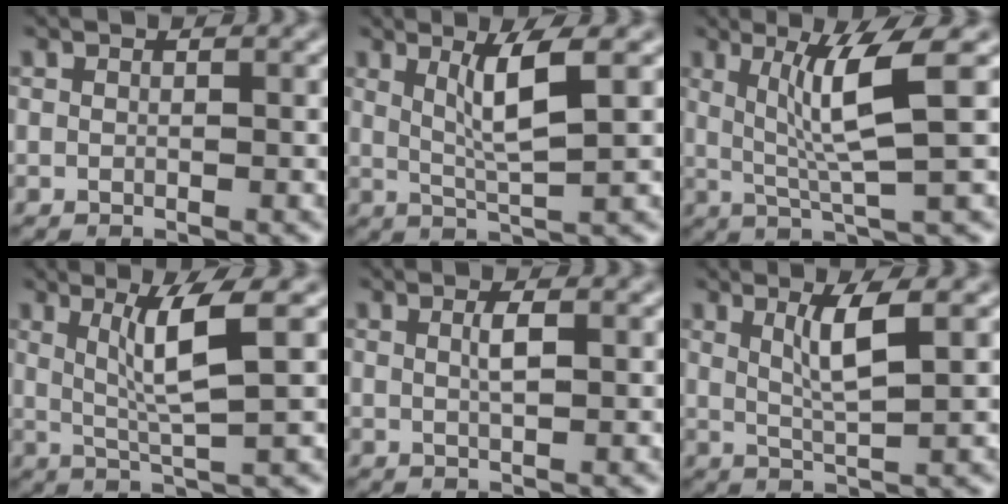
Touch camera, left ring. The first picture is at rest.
{"total": 4.0, "force": [1.4, 0.5, 3.7], "torque": [-0.069, -0.006, 0.030]}
{"total": 5.4, "force": [1.5, 0.6, 5.2], "torque": [-0.100, -0.004, 0.035]}
{"total": 4.6, "force": [1.5, 0.5, 4.3], "torque": [-0.082, -0.005, 0.033]}
{"total": 1.5, "force": [0.4, 0.3, 1.4], "torque": [-0.026, 0.004, 0.005]}
{"total": 3.4, "force": [1.3, 0.6, 3.1], "torque": [-0.055, -0.003, 0.026]}